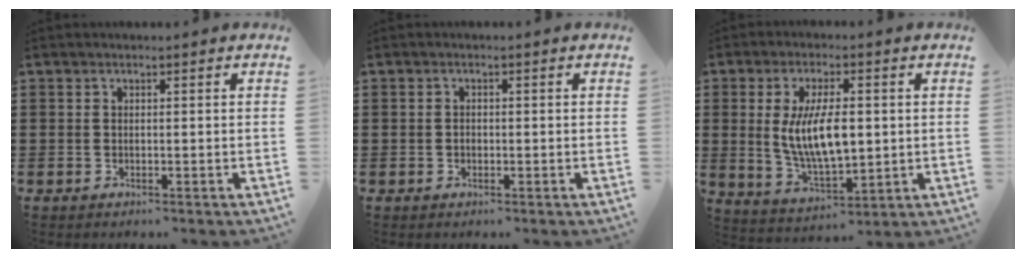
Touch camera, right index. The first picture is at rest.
{"total": 0.8, "force": [-0.2, 0.6, 0.5], "torque": [-0.012, 0.002, -0.005]}
{"total": 9.4, "force": [0.8, 4.0, 8.5], "torque": [-0.173, 0.000, 0.009]}